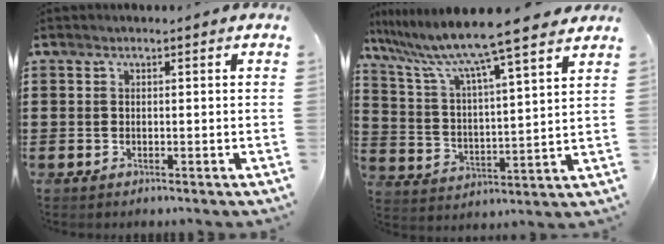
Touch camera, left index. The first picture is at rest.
{"total": 9.6, "force": [8.3, -0.7, 4.8], "torque": [-0.126, -0.052, 0.134]}